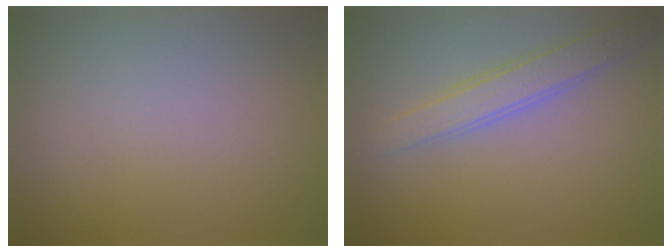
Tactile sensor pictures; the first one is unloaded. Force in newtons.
{"total": 2.8, "press": 2.8, "slide": 0.2}